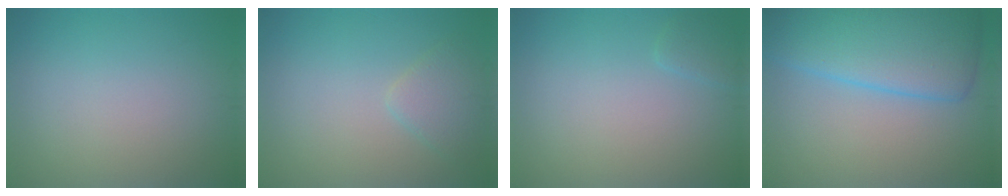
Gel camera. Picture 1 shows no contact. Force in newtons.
{"total": 2.3, "press": 2.3, "slide": 0.1}
{"total": 1.0, "press": 1.0, "slide": 0.1}
{"total": 8.5, "press": 8.5, "slide": 0.2}